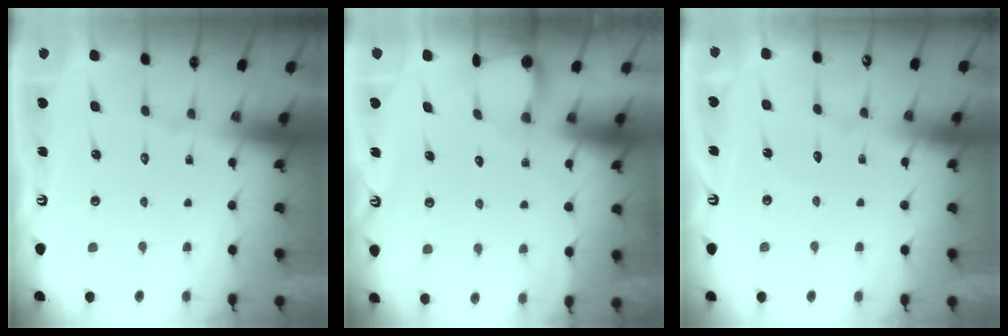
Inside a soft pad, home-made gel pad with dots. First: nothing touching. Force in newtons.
{"total": 2.8, "press": 2.8, "slide": 0.3}
{"total": 2.7, "press": 2.7, "slide": 0.2}